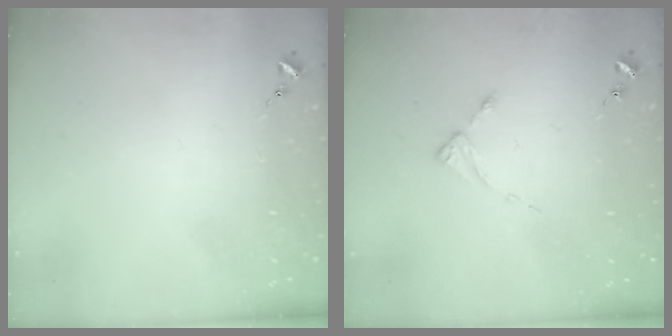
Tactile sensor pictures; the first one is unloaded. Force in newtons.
{"total": 2.1, "press": 2.0, "slide": 0.4}